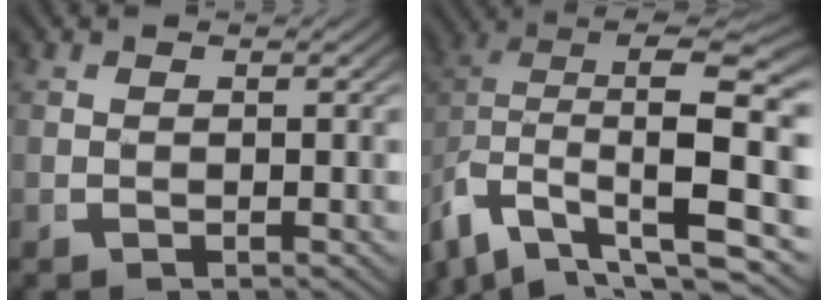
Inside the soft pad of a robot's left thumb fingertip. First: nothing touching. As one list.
[{"total": 12.3, "force": [-2.0, 6.9, 10.0], "torque": [-0.155, -0.035, -0.018]}]